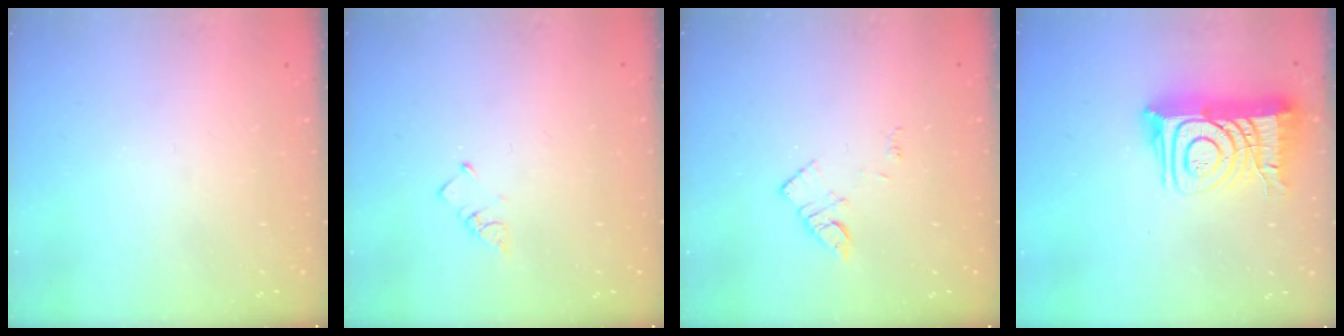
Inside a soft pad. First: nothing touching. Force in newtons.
{"total": 1.9, "press": 1.9, "slide": 0.3}
{"total": 5.8, "press": 5.8, "slide": 0.6}
{"total": 16.5, "press": 16.4, "slide": 1.5}